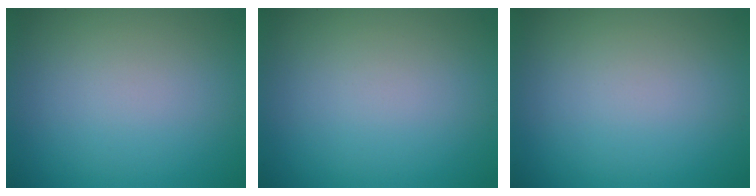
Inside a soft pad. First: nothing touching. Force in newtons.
{"total": 0.0}
{"total": 0.0}